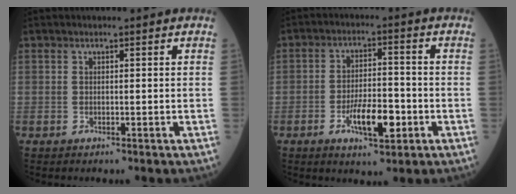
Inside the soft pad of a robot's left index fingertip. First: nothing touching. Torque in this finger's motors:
{"motor_torque": [0.17, 0.14, 0.23, 0.06]}